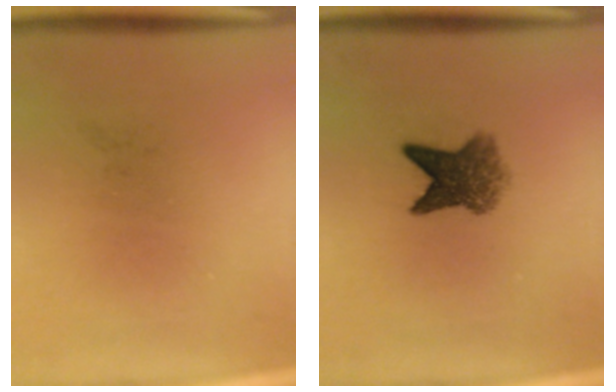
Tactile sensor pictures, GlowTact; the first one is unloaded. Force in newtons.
{"total": 5.7}